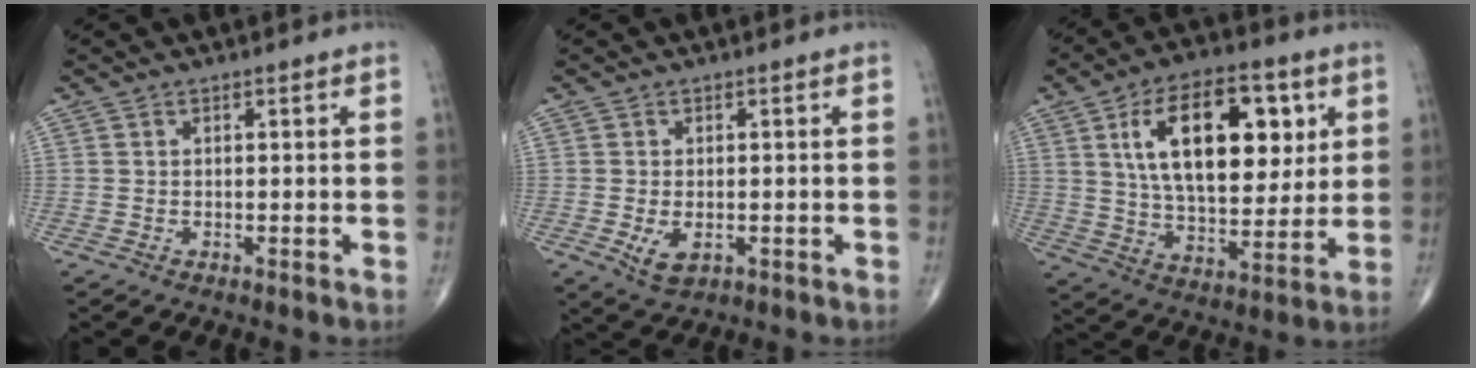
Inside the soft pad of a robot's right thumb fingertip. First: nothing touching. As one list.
[{"total": 4.0, "force": [-1.0, 2.3, 3.1], "torque": [-0.051, -0.007, -0.008]}, {"total": 21.2, "force": [6.4, 11.0, 16.9], "torque": [-0.236, -0.018, 0.108]}]